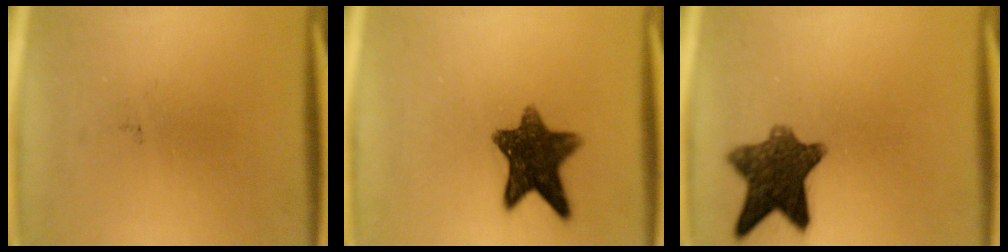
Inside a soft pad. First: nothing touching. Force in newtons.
{"total": 10.8}
{"total": 10.1}